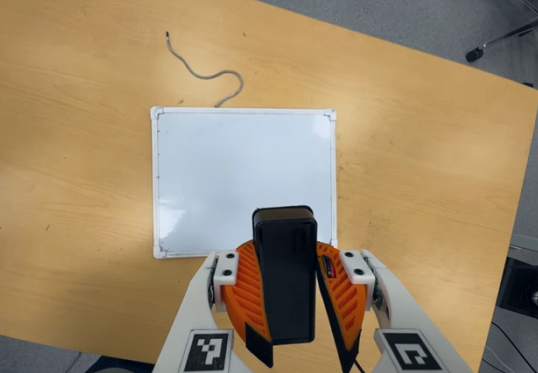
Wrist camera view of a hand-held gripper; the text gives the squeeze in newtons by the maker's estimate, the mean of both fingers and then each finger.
{"total": 10.2, "left": 9.9, "right": 10.6}